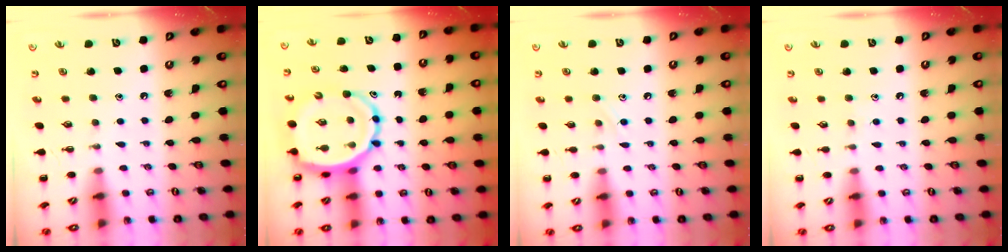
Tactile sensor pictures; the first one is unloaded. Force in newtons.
{"total": 12.2, "press": 11.7, "slide": 3.7}
{"total": 4.5, "press": 4.3, "slide": 1.1}
{"total": 3.9, "press": 3.8, "slide": 1.1}